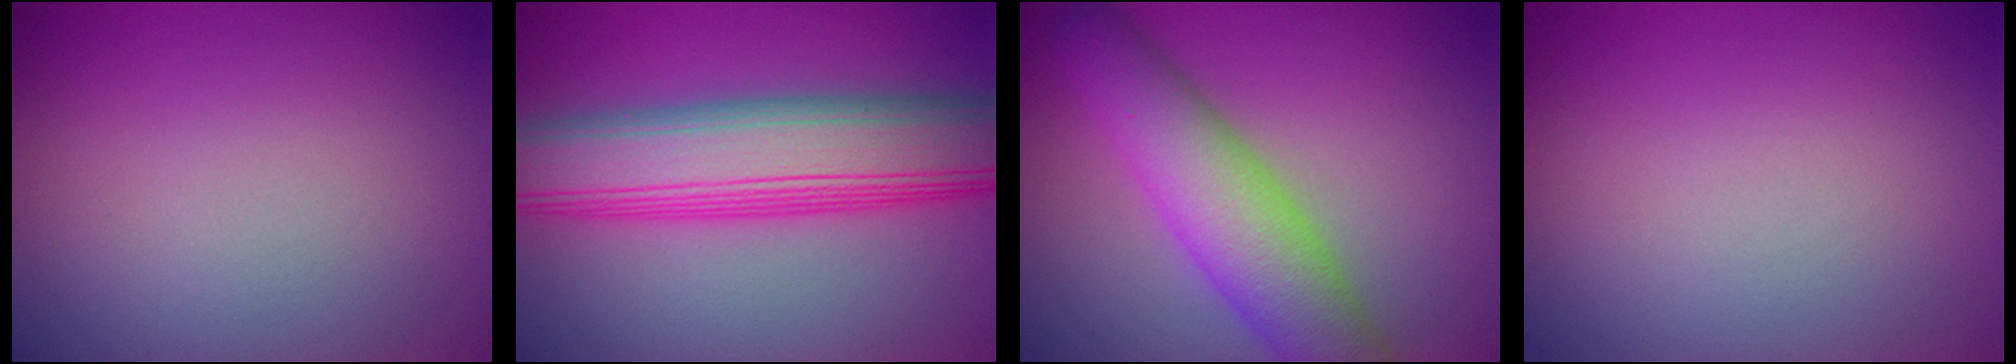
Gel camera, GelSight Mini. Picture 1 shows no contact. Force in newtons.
{"total": 10.1, "press": 10.1, "slide": 0.1}
{"total": 7.3, "press": 7.3, "slide": 0.3}
{"total": 0.0}